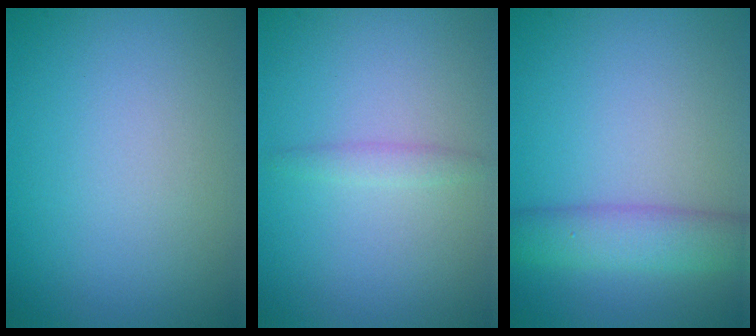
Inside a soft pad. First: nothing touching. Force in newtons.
{"total": 1.0, "press": 1.0, "slide": 0.0}
{"total": 4.0, "press": 4.0, "slide": 0.1}